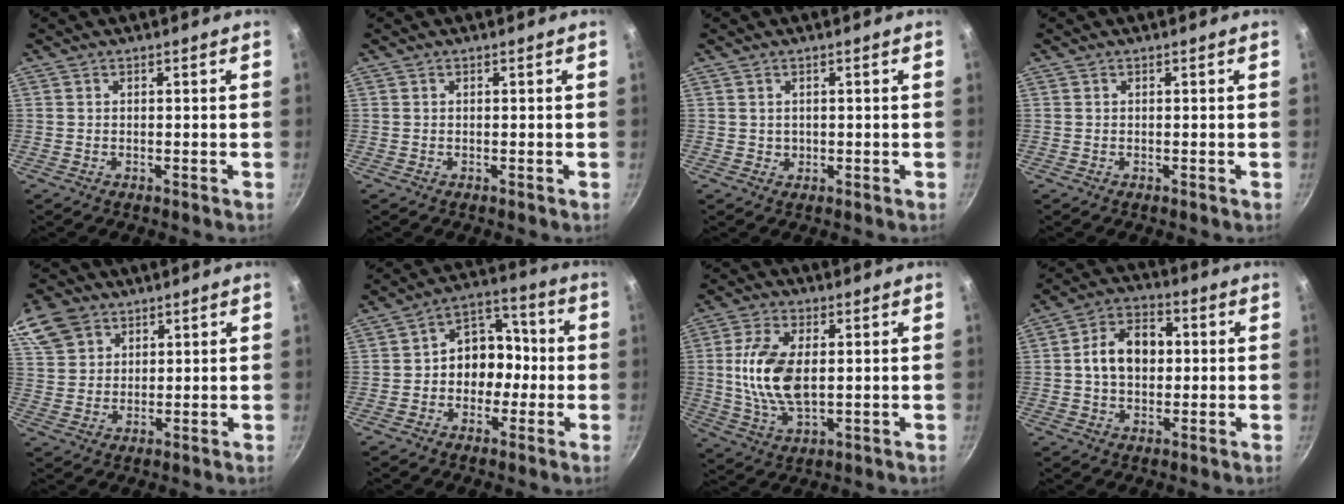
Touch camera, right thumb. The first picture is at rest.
{"total": 0.0}
{"total": 0.9, "force": [0.3, 0.8, 0.2], "torque": [0.002, -0.001, 0.005]}
{"total": 0.0}
{"total": 9.8, "force": [5.6, 7.1, 3.7], "torque": [-0.058, -0.006, 0.108]}
{"total": 10.6, "force": [-1.3, 8.6, 6.0], "torque": [-0.024, 0.045, -0.034]}
{"total": 12.5, "force": [1.1, 6.7, 10.5], "torque": [-0.204, -0.001, 0.023]}
{"total": 10.8, "force": [0.8, 7.6, 7.6], "torque": [-0.096, 0.021, 0.001]}